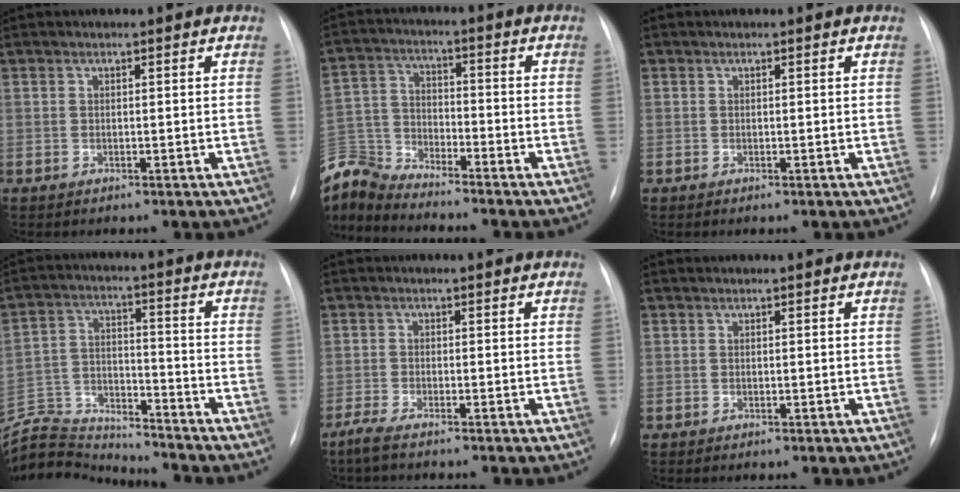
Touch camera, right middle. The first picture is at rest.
{"total": 10.6, "force": [-10.6, 0.6, 0.9], "torque": [-0.032, 0.019, -0.211]}
{"total": 0.0}
{"total": 12.4, "force": [-12.4, 0.0, -0.3], "torque": [0.003, 0.031, -0.219]}
{"total": 3.2, "force": [-2.7, -0.1, 1.7], "torque": [-0.038, -0.009, -0.046]}
{"total": 0.0}